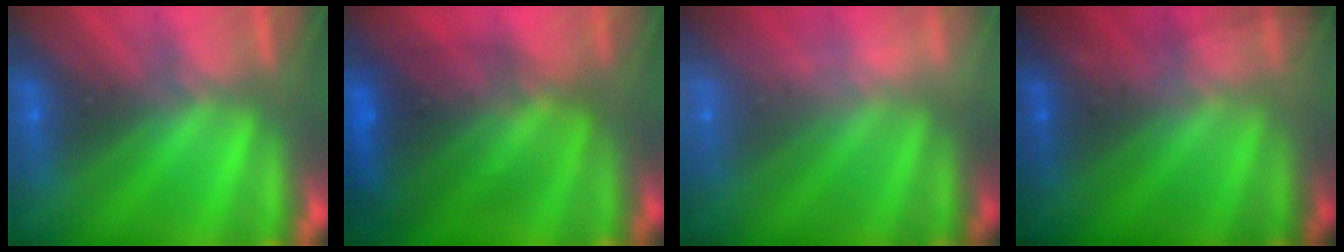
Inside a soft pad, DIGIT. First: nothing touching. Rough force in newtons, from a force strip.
{"total": 7.7}
{"total": 2.0}
{"total": 1.6}